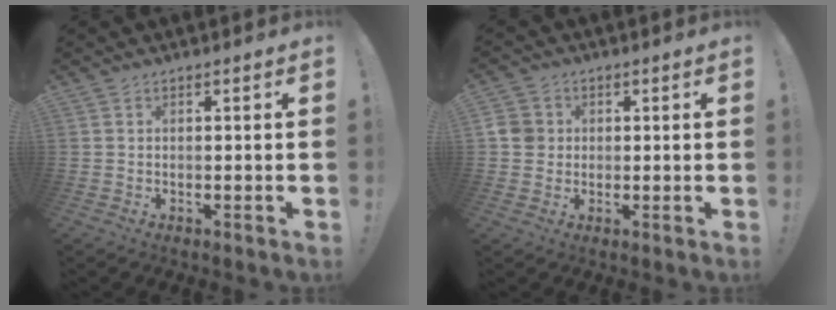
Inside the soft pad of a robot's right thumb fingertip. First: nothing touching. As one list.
[{"total": 5.4, "force": [0.5, 5.1, 1.8], "torque": [-0.038, 0.007, 0.009]}]